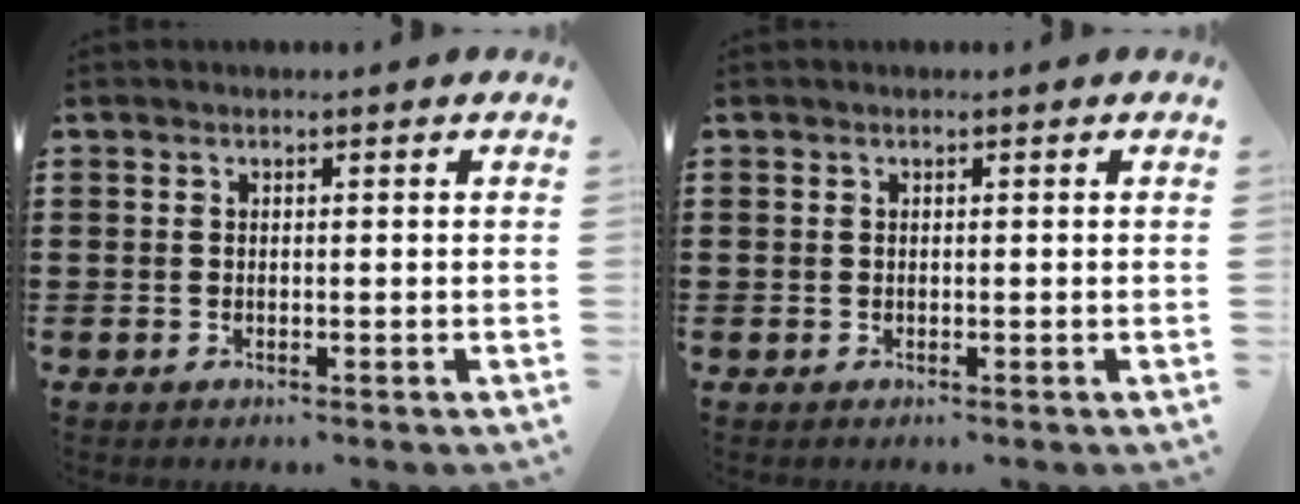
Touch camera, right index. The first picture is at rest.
{"total": 0.0}